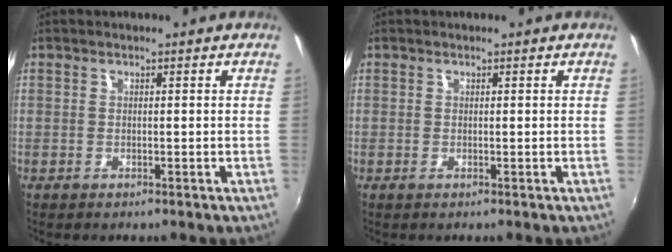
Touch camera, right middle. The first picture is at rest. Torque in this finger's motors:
{"motor_torque": [0.00, 0.00, 0.00, 0.00]}